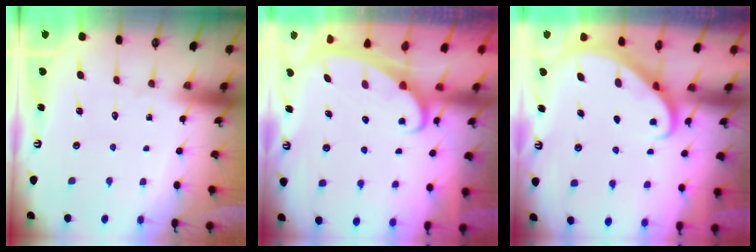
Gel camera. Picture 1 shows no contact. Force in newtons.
{"total": 2.3, "press": 2.2, "slide": 0.3}
{"total": 2.7, "press": 2.7, "slide": 0.2}